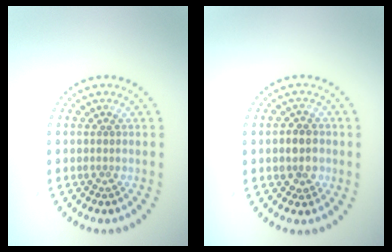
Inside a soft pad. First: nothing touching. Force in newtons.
{"total": 2.6, "press": 2.5, "slide": 0.7}